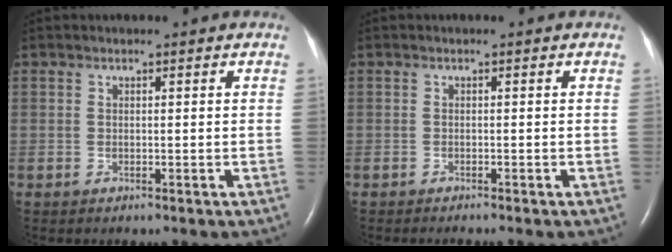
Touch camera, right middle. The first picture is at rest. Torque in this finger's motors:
{"motor_torque": [-0.18, 0.02, -0.03, -0.01]}